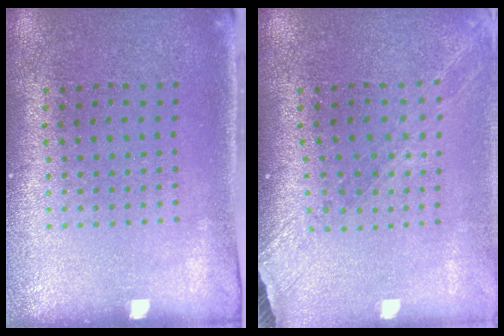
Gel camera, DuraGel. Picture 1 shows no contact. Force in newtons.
{"total": 1.4, "press": 1.4, "slide": 0.1}